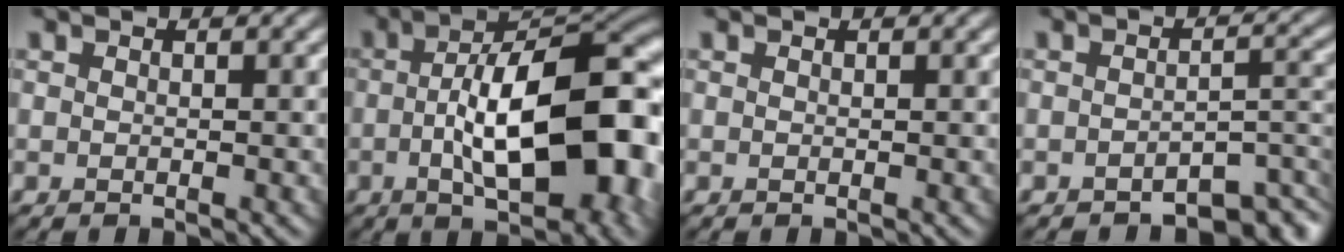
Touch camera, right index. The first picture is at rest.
{"total": 14.7, "force": [-2.0, 6.3, 13.1], "torque": [-0.159, 0.010, -0.043]}
{"total": 0.0}
{"total": 4.7, "force": [-3.6, 1.6, 2.5], "torque": [-0.023, 0.000, -0.046]}